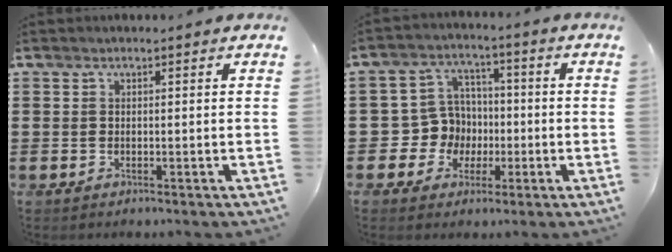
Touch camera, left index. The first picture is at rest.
{"total": 7.7, "force": [-0.4, 7.5, 1.6], "torque": [-0.077, 0.008, -0.004]}